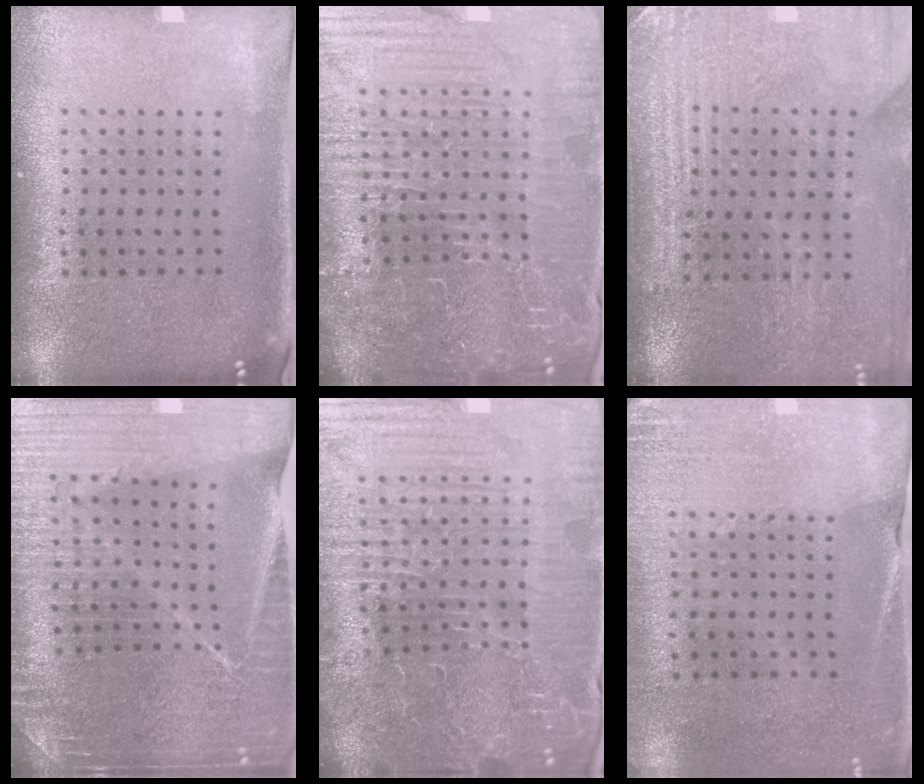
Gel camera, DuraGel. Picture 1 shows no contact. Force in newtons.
{"total": 6.4, "press": 5.8, "slide": 2.8}
{"total": 3.4, "press": 3.4, "slide": 0.3}
{"total": 4.7, "press": 4.4, "slide": 1.7}
{"total": 5.9, "press": 5.6, "slide": 1.9}
{"total": 2.6, "press": 2.4, "slide": 1.0}